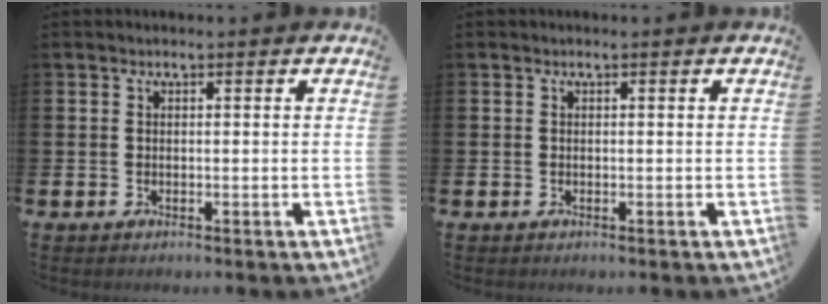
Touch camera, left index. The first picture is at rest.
{"total": 0.0}